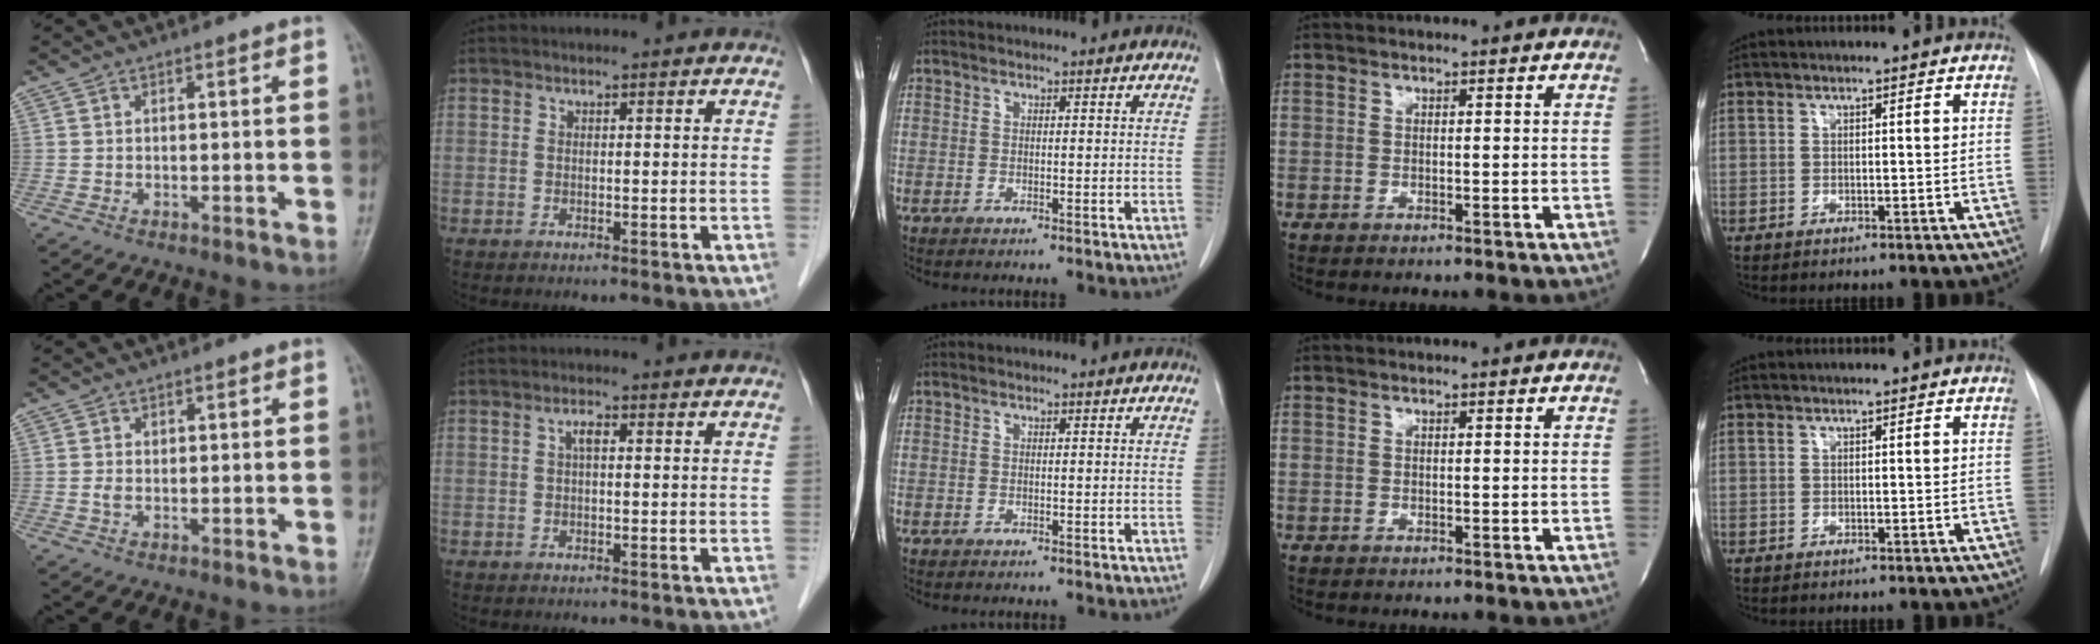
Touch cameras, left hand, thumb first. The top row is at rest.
{"thumb": {"total": 1.3, "force": [0.1, 0.9, 0.9], "torque": [-0.016, 0.001, 0.004]}, "index": {"total": 1.6, "force": [0.2, 0.5, 1.5], "torque": [-0.030, 0.004, 0.002]}}